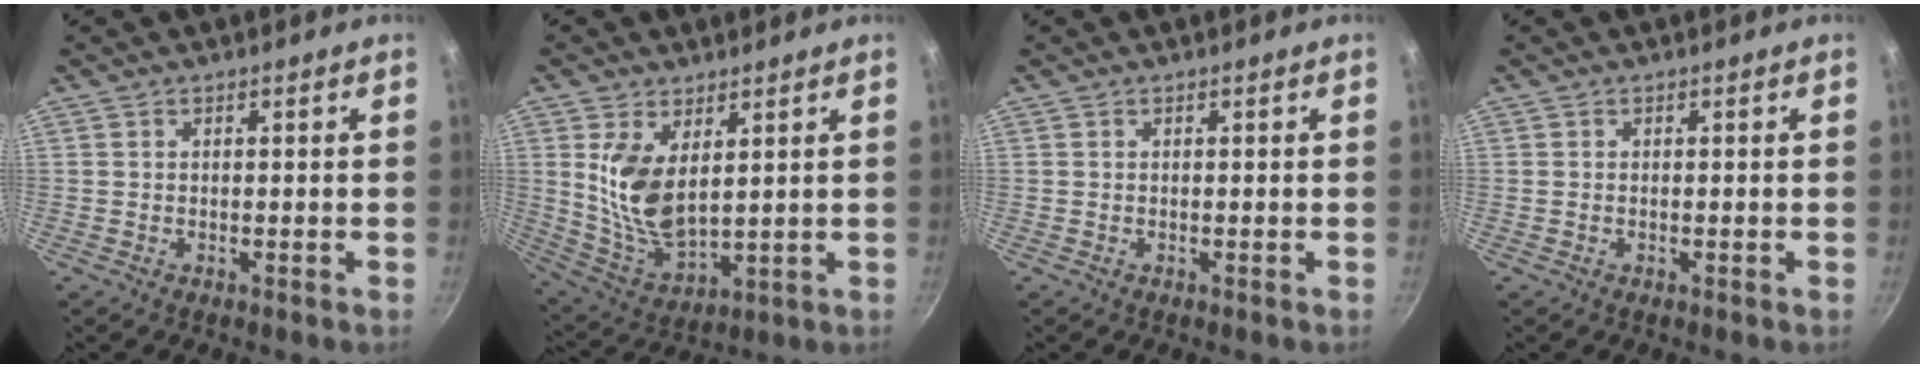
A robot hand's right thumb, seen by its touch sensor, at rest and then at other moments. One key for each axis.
{"total": 11.7, "fx": 3.4, "fy": 6.1, "fz": 9.3, "tx": -0.174, "ty": -0.037, "tz": 0.077}
{"total": 0.0}
{"total": 0.0}